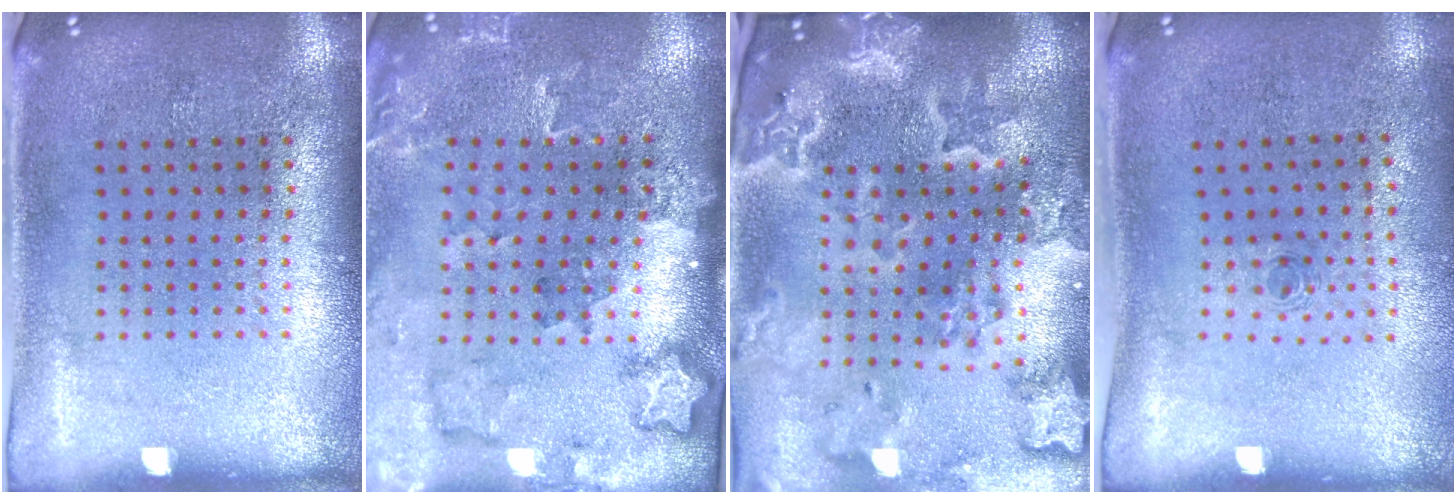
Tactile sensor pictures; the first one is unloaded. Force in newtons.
{"total": 1.8, "press": 1.8, "slide": 0.3}
{"total": 4.7, "press": 3.8, "slide": 2.8}
{"total": 0.6, "press": 0.2, "slide": 0.6}